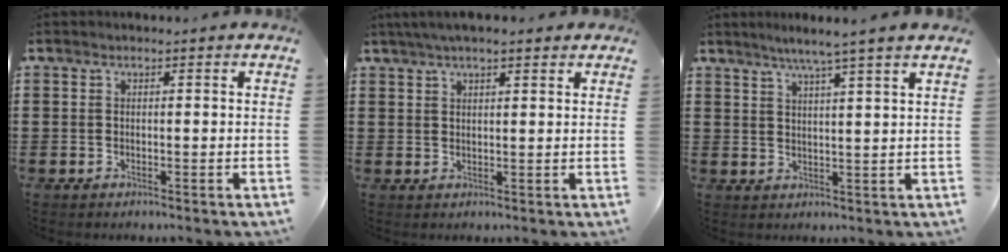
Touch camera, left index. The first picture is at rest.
{"total": 3.5, "force": [2.7, 0.8, 2.2], "torque": [-0.047, 0.008, 0.050]}
{"total": 4.5, "force": [3.7, -1.1, 2.5], "torque": [-0.057, -0.011, 0.061]}